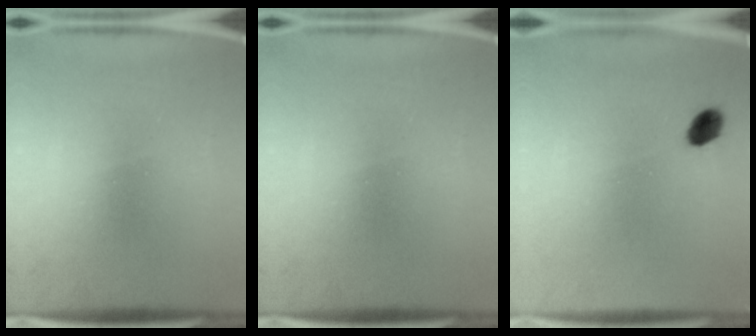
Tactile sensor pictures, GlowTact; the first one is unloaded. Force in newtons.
{"total": 0.0}
{"total": 3.1}